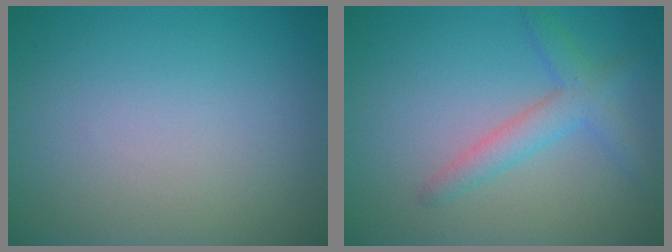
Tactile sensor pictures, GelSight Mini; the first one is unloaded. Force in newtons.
{"total": 2.9, "press": 2.9, "slide": 0.1}